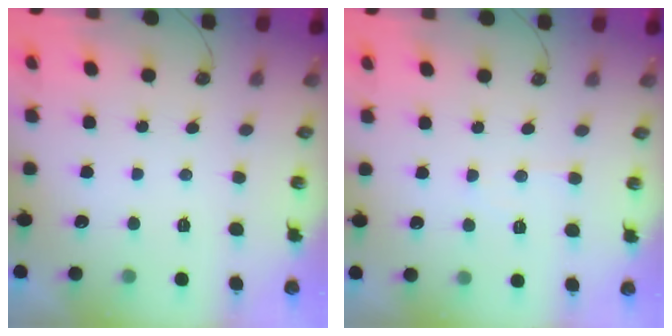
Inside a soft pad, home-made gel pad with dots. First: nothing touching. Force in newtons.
{"total": 4.7, "press": 4.7, "slide": 0.6}